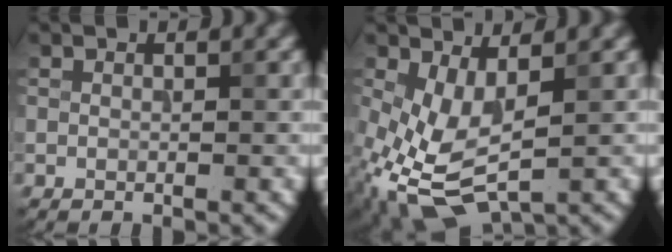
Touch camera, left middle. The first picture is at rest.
{"total": 5.5, "force": [-1.5, 2.5, 4.7], "torque": [-0.122, -0.008, -0.019]}